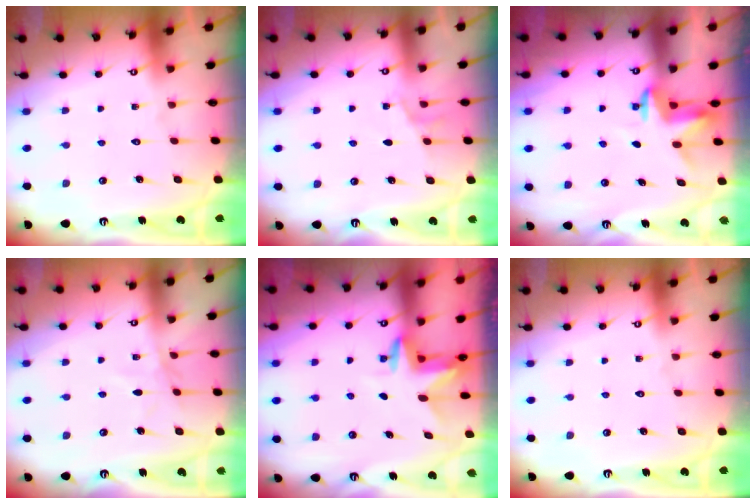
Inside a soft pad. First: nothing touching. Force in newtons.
{"total": 5.4, "press": 4.8, "slide": 2.6}
{"total": 4.0, "press": 4.0, "slide": 0.2}
{"total": 3.5, "press": 3.4, "slide": 0.4}
{"total": 3.3, "press": 3.3, "slide": 0.3}
{"total": 0.0}